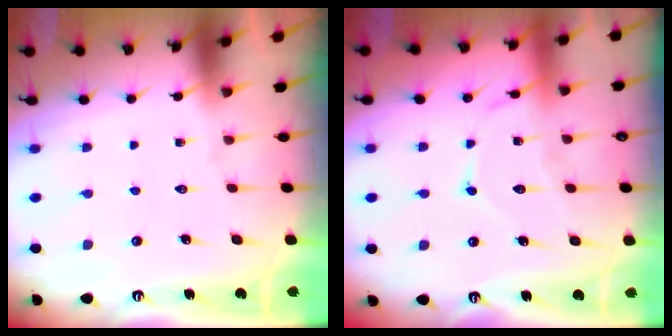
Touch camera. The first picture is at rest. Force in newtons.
{"total": 11.2, "press": 11.2, "slide": 0.9}